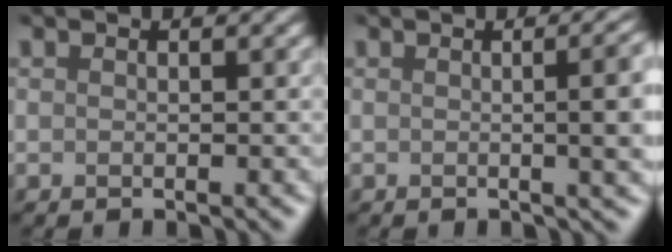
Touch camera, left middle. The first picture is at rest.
{"total": 6.7, "force": [0.0, 2.6, 6.1], "torque": [-0.043, 0.022, 0.000]}